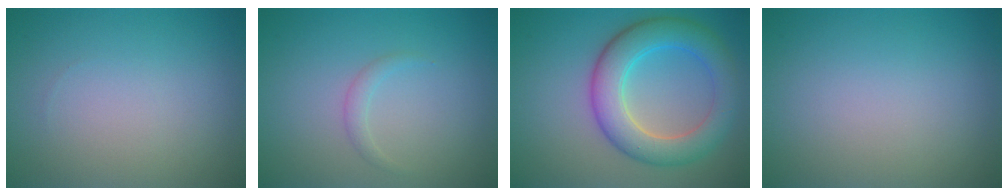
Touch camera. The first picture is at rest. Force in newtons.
{"total": 1.0, "press": 1.0, "slide": 0.2}
{"total": 6.6, "press": 6.6, "slide": 0.1}
{"total": 0.0}